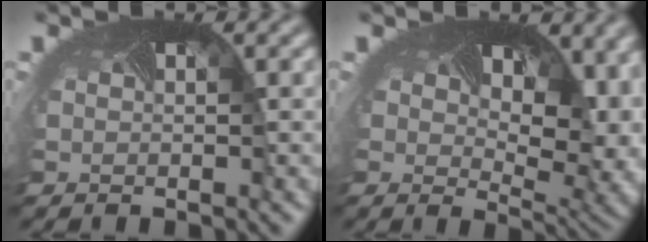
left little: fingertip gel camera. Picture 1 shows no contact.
{"total": 10.9, "force": [2.7, 6.0, 8.7], "torque": [-0.141, -0.031, 0.074]}